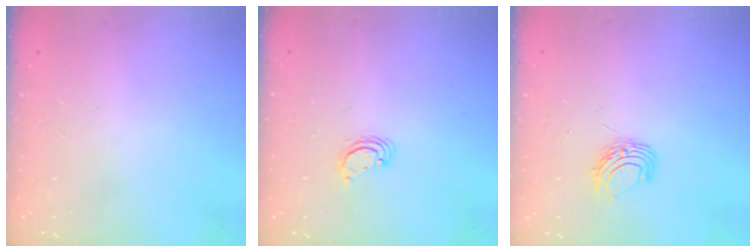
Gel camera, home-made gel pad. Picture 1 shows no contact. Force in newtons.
{"total": 2.8, "press": 2.8, "slide": 0.2}
{"total": 6.9, "press": 6.9, "slide": 0.6}